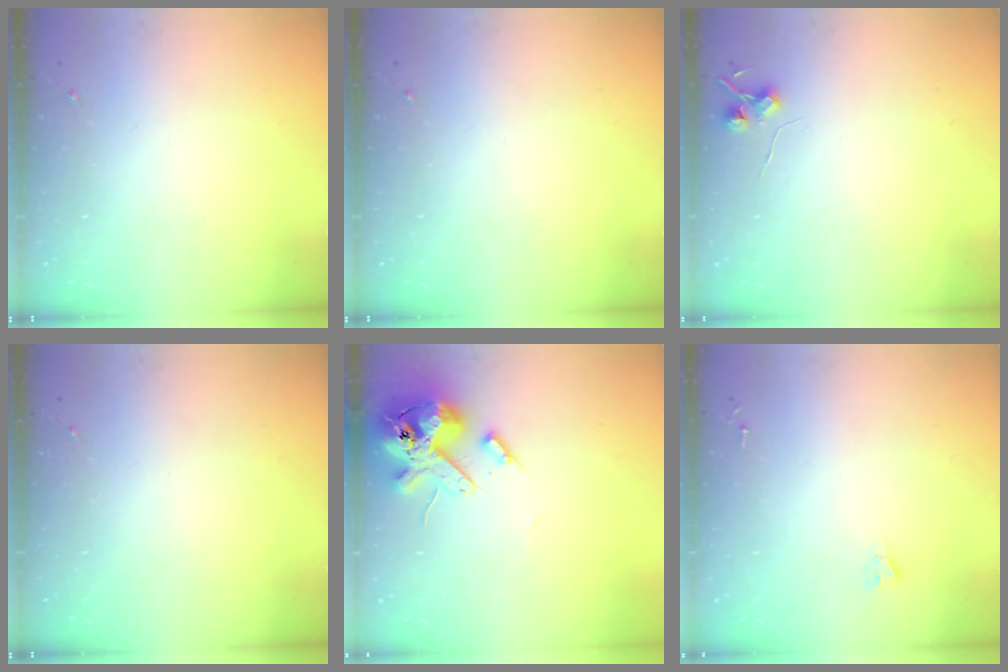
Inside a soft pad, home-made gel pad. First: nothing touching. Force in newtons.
{"total": 0.0}
{"total": 5.8, "press": 5.8, "slide": 0.7}
{"total": 0.0}
{"total": 14.5, "press": 14.4, "slide": 2.4}
{"total": 1.9, "press": 1.9, "slide": 0.2}